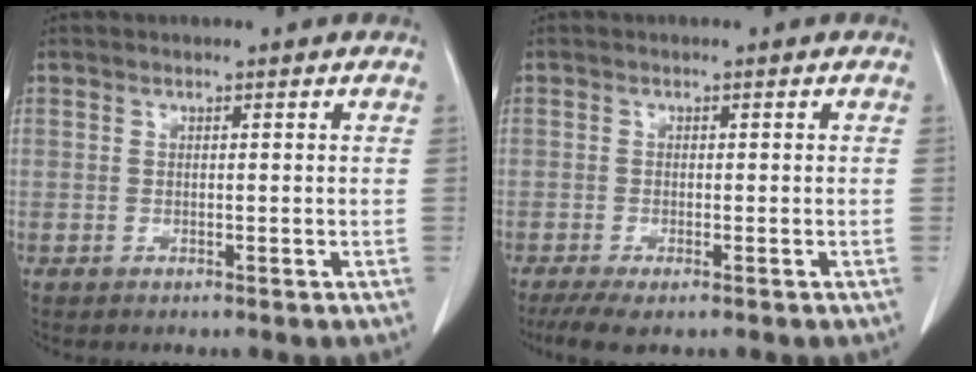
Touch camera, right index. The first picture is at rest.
{"total": 4.5, "force": [-3.1, 1.1, 3.1], "torque": [-0.057, -0.013, -0.048]}